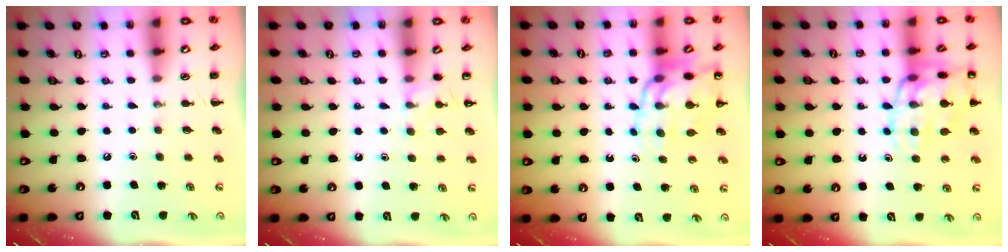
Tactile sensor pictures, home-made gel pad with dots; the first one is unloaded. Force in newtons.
{"total": 6.5, "press": 6.2, "slide": 2.0}
{"total": 13.3, "press": 12.9, "slide": 3.3}
{"total": 17.0, "press": 16.9, "slide": 1.9}